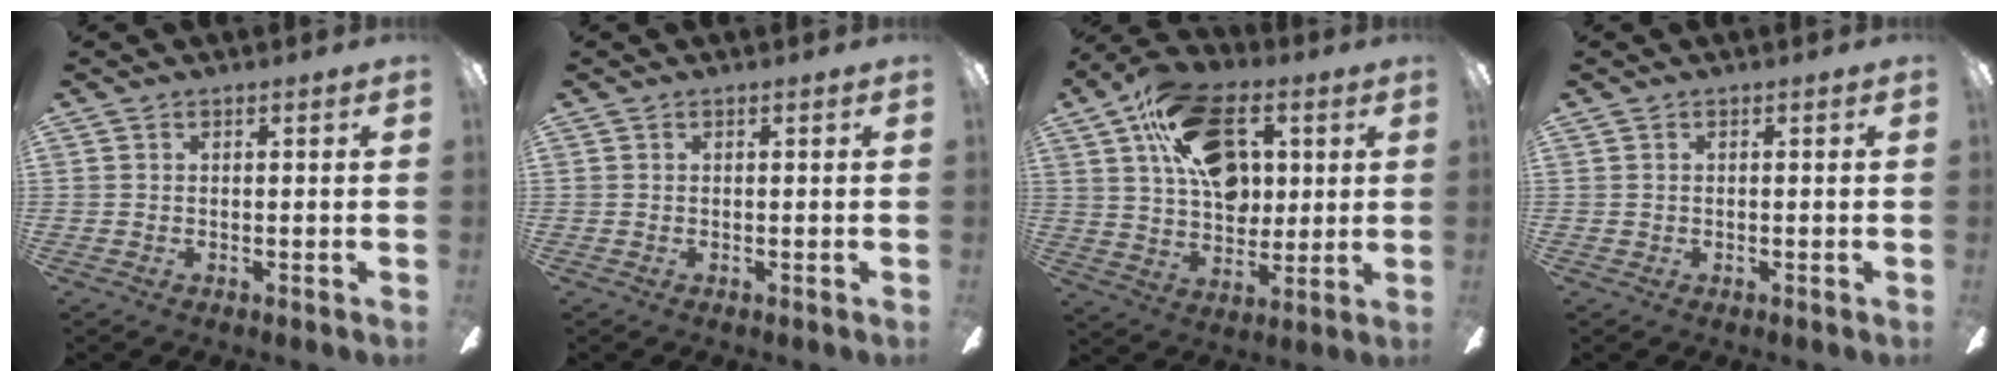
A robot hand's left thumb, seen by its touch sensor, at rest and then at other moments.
{"total": 0.0}
{"total": 21.1, "force": [8.1, 13.7, 13.9], "torque": [-0.210, -0.007, 0.150]}
{"total": 0.0}